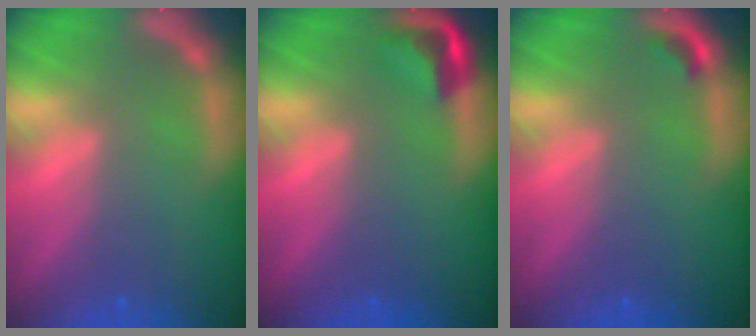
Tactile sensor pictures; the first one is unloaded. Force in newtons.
{"total": 2.9}
{"total": 0.9}